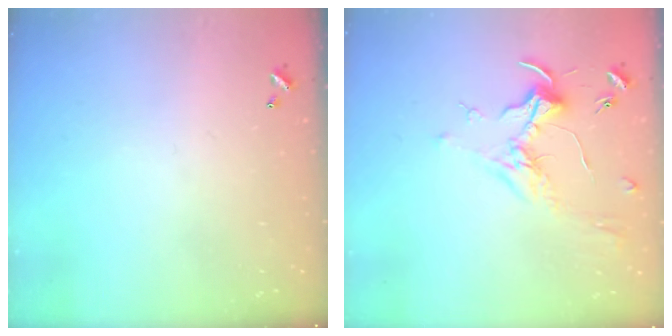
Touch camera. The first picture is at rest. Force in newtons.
{"total": 1.7, "press": 1.5, "slide": 0.8}